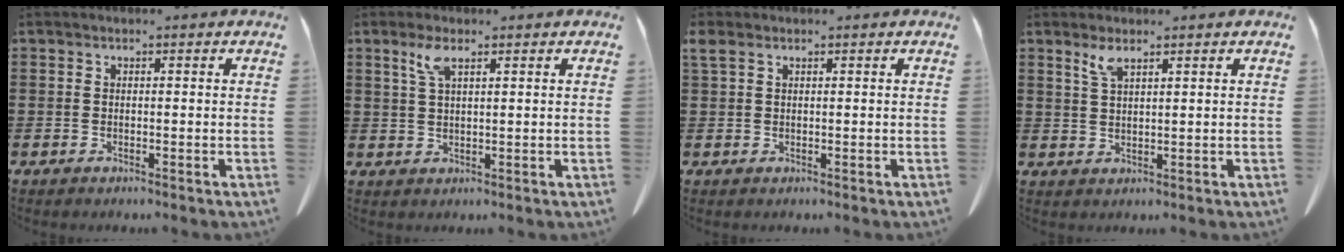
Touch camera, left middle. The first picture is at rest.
{"total": 3.4, "force": [2.0, 0.7, 2.7], "torque": [-0.060, 0.004, 0.035]}
{"total": 1.2, "force": [0.6, 0.5, 0.9], "torque": [-0.022, 0.001, 0.013]}
{"total": 2.8, "force": [2.0, 0.5, 1.9], "torque": [-0.044, -0.001, 0.037]}